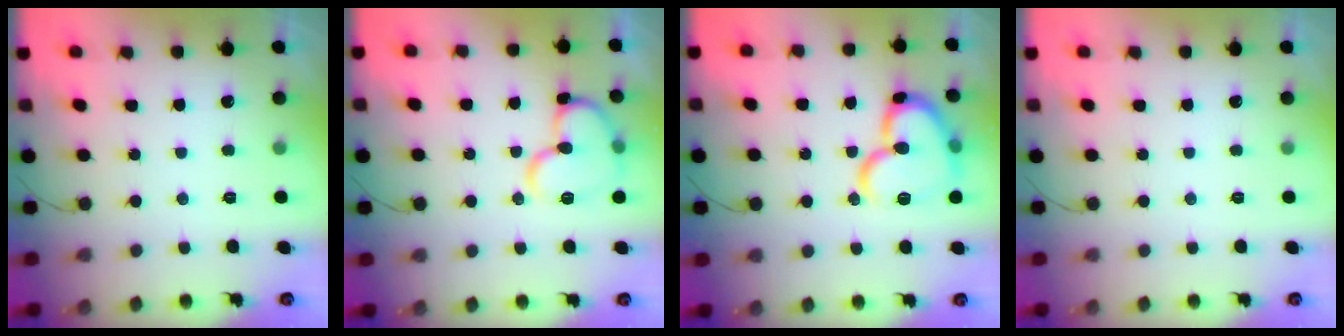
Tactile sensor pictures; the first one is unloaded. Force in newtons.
{"total": 14.1, "press": 13.9, "slide": 2.5}
{"total": 18.3, "press": 18.2, "slide": 2.3}
{"total": 0.0}